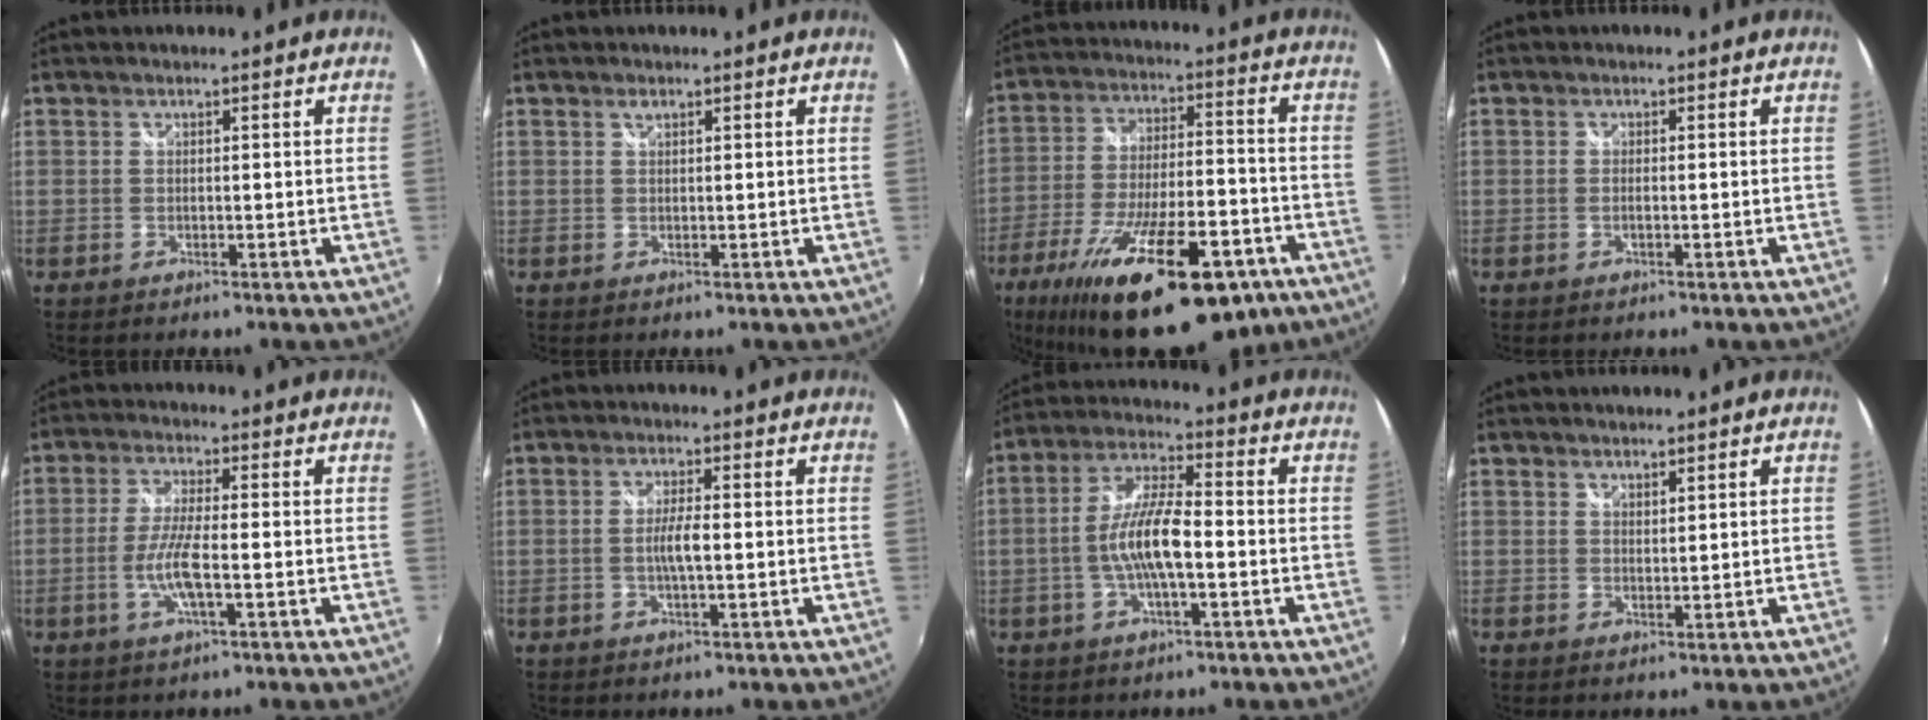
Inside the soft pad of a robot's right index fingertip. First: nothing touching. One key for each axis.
{"total": 0.7, "fx": 0.4, "fy": 0.3, "fz": 0.4, "tx": -0.006, "ty": 0.002, "tz": 0.007}
{"total": 27.1, "fx": -17.3, "fy": 9.1, "fz": 18.8, "tx": -0.332, "ty": -0.040, "tz": -0.260}
{"total": 0.8, "fx": -0.3, "fy": 0.1, "fz": 0.7, "tx": -0.016, "ty": 0.000, "tz": -0.007}
{"total": 6.7, "fx": -2.0, "fy": 0.9, "fz": 6.3, "tx": -0.131, "ty": -0.004, "tz": -0.040}
{"total": 3.3, "fx": -0.6, "fy": 0.2, "fz": 3.2, "tx": -0.059, "ty": -0.001, "tz": -0.012}
{"total": 9.6, "fx": -2.3, "fy": 2.1, "fz": 9.0, "tx": -0.186, "ty": 0.005, "tz": -0.044}
{"total": 1.3, "fx": 1.3, "fy": 0.2, "fz": 0.3, "tx": -0.004, "ty": -0.001, "tz": 0.021}